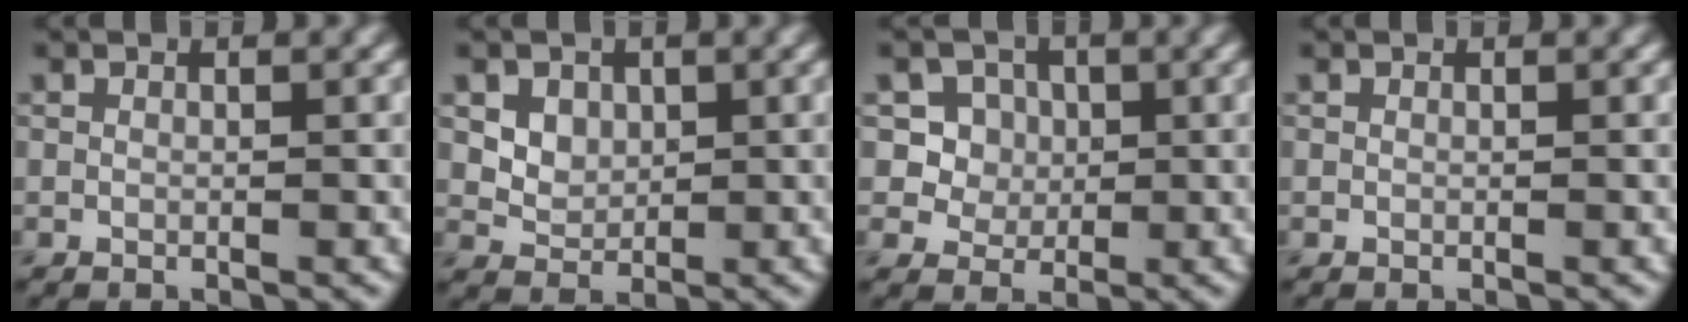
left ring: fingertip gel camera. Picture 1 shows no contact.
{"total": 4.1, "force": [1.8, 3.1, 2.0], "torque": [-0.047, 0.003, 0.041]}
{"total": 5.8, "force": [2.1, 4.9, 2.3], "torque": [-0.032, 0.005, 0.029]}
{"total": 0.0}